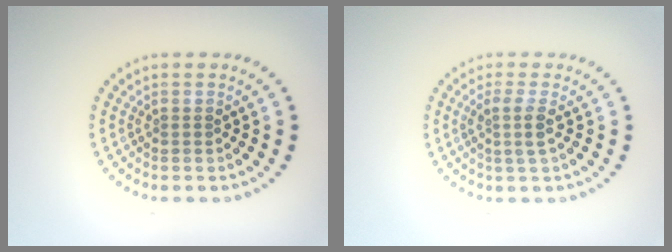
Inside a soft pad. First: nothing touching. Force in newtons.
{"total": 1.9, "press": 1.6, "slide": 1.0}